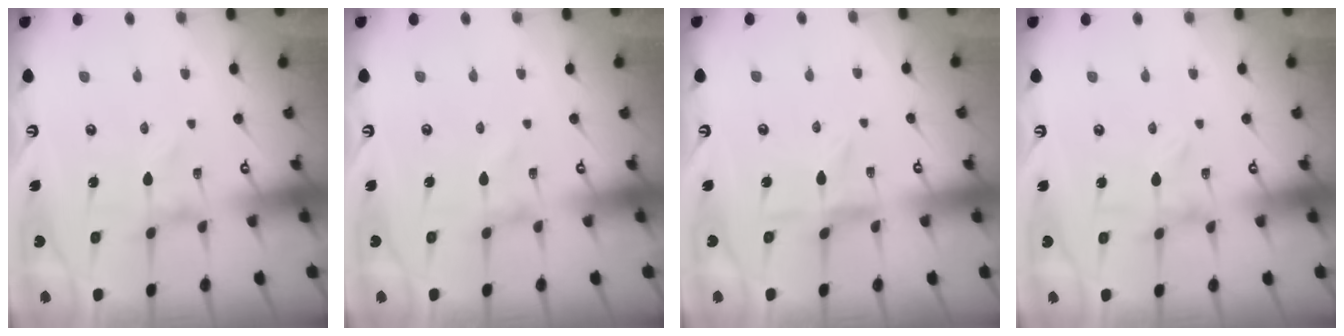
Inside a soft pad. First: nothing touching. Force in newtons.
{"total": 0.9, "press": 0.9, "slide": 0.1}
{"total": 1.7, "press": 1.7, "slide": 0.2}
{"total": 0.0}